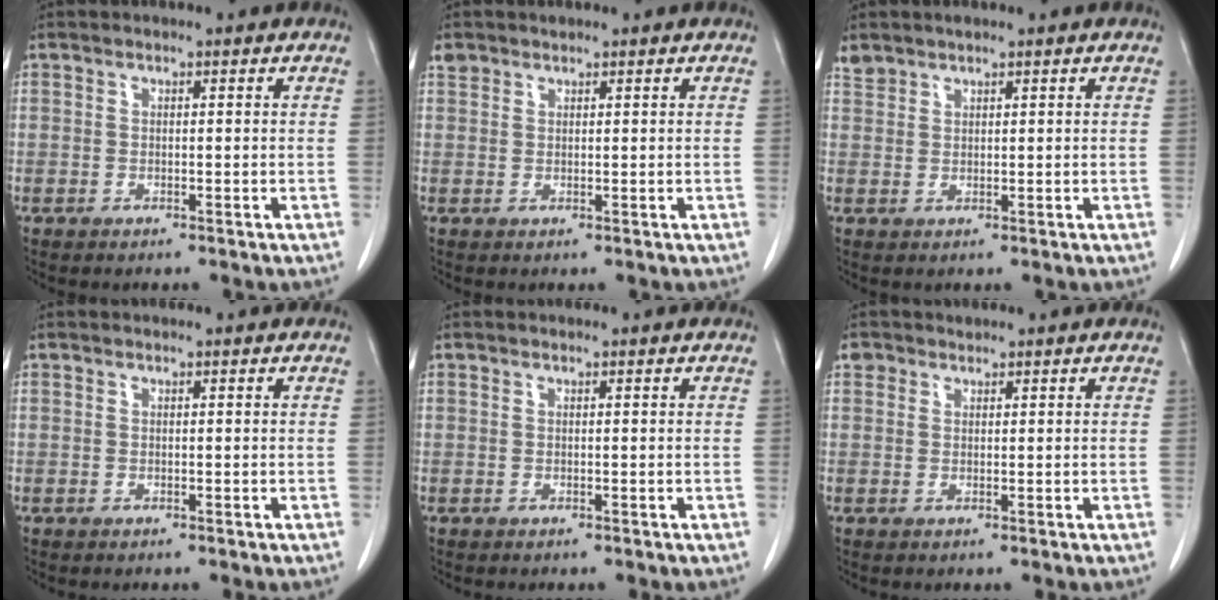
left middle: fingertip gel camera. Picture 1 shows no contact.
{"total": 1.3, "force": [1.1, 0.6, 0.0], "torque": [-0.002, 0.008, 0.021]}
{"total": 1.7, "force": [1.6, 0.4, 0.2], "torque": [-0.008, 0.008, 0.035]}
{"total": 0.0}
{"total": 0.0}
{"total": 1.3, "force": [0.9, 0.9, 0.0], "torque": [0.005, 0.007, 0.012]}